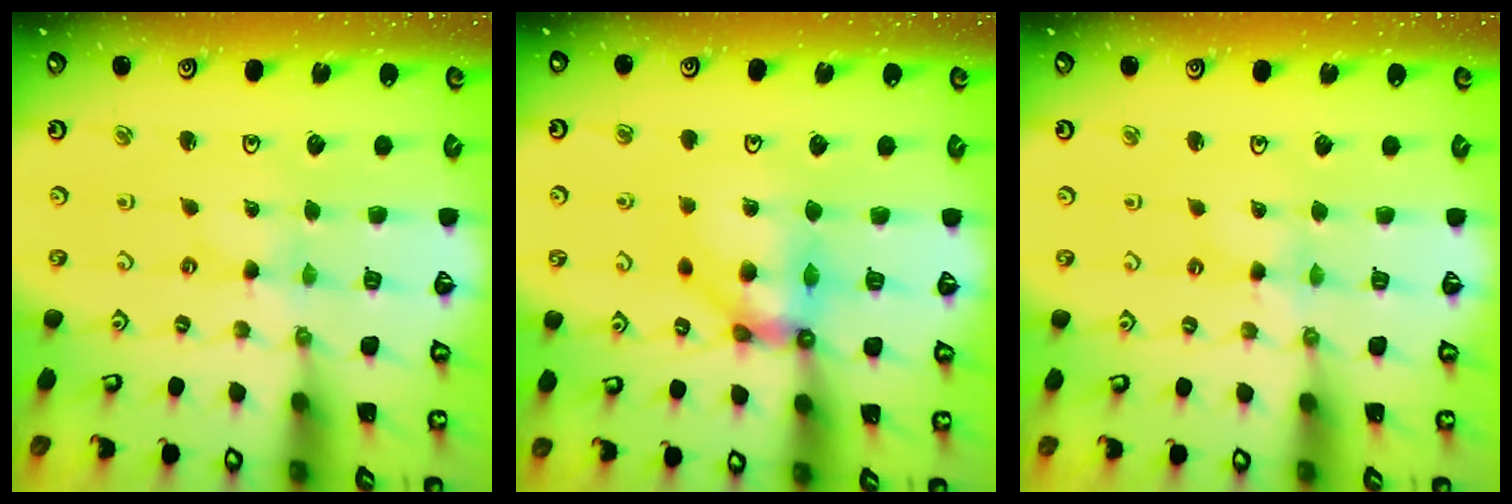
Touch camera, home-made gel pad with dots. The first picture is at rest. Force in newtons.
{"total": 10.9, "press": 10.7, "slide": 2.0}
{"total": 2.2, "press": 2.2, "slide": 0.1}